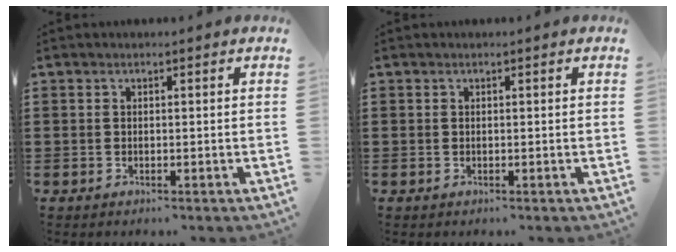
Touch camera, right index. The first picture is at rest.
{"total": 0.0}